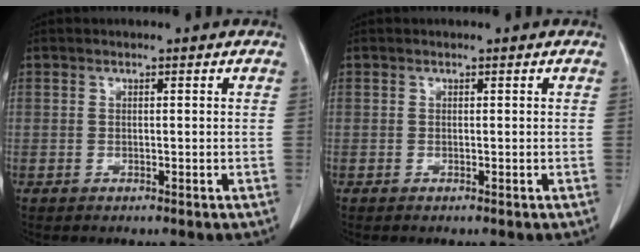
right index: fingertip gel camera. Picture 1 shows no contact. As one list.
[{"total": 0.0}]